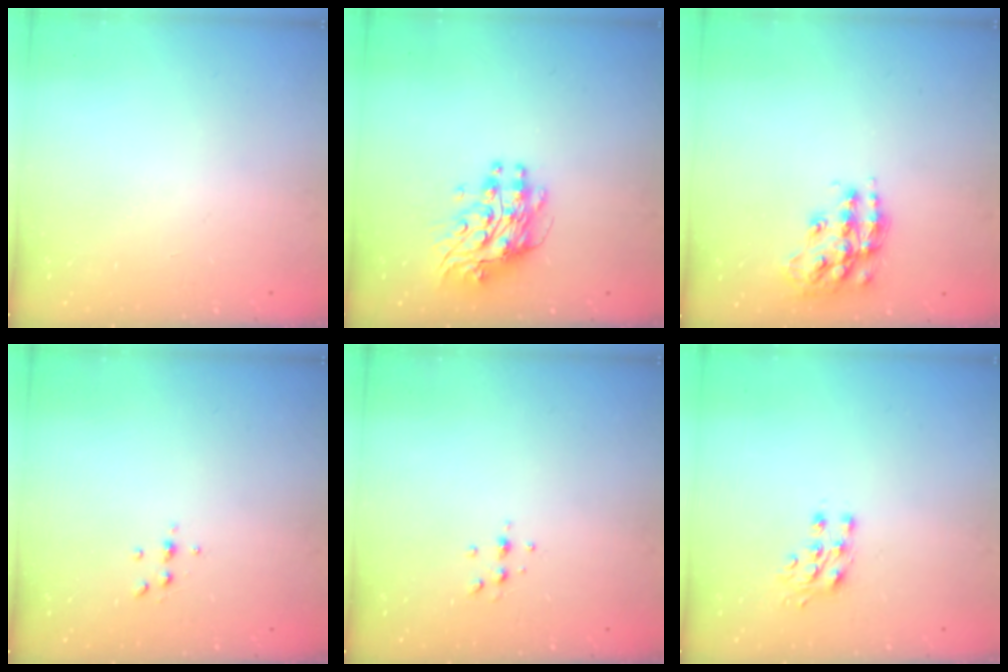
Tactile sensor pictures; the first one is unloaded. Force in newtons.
{"total": 9.8, "press": 9.7, "slide": 0.8}
{"total": 15.6, "press": 15.6, "slide": 0.9}
{"total": 3.9, "press": 3.9, "slide": 0.6}
{"total": 4.3, "press": 4.2, "slide": 1.1}
{"total": 7.1, "press": 7.1, "slide": 0.8}